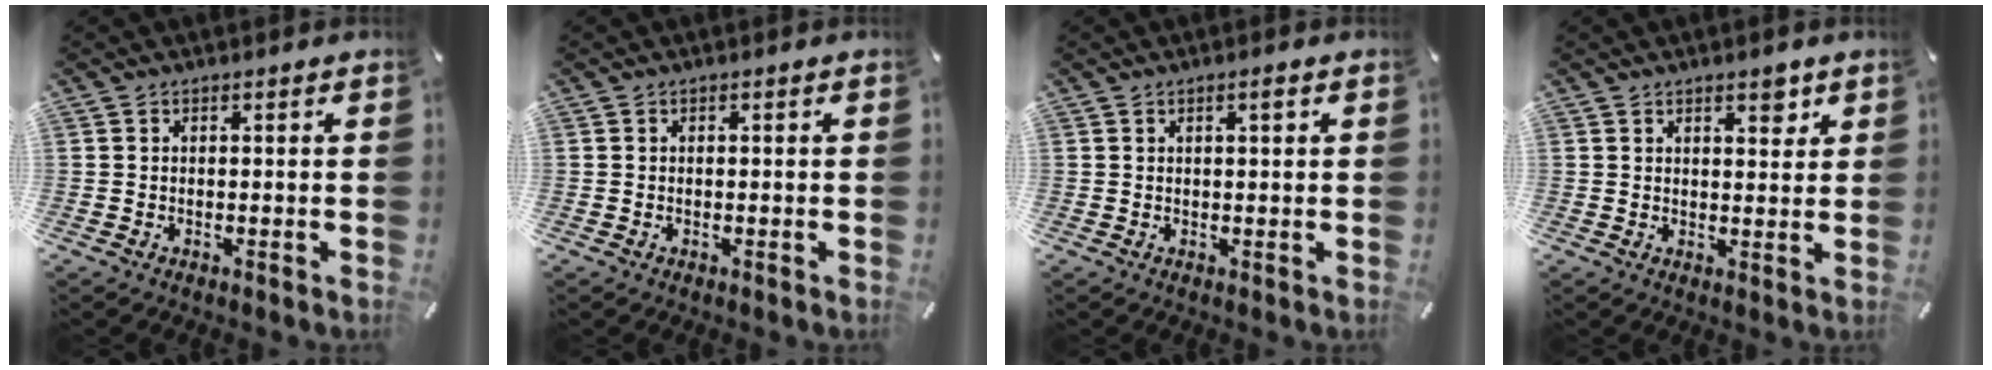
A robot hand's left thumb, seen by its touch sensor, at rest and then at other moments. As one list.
[{"total": 0.5, "force": [-0.1, 0.3, 0.3], "torque": [-0.007, 0.000, -0.003]}, {"total": 1.8, "force": [0.7, 0.4, 1.6], "torque": [-0.032, 0.003, 0.010]}, {"total": 4.0, "force": [2.3, 2.0, 2.6], "torque": [-0.024, -0.010, 0.032]}]